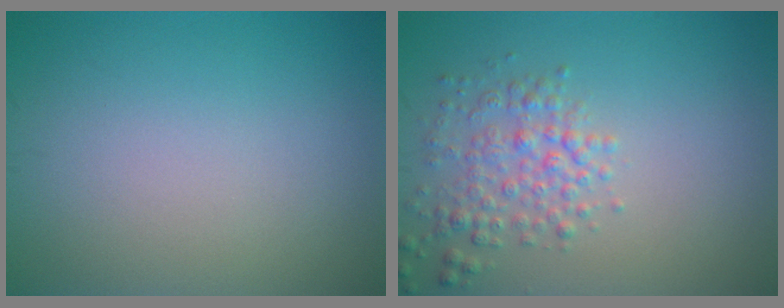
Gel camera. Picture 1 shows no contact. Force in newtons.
{"total": 3.0, "press": 3.0, "slide": 0.2}